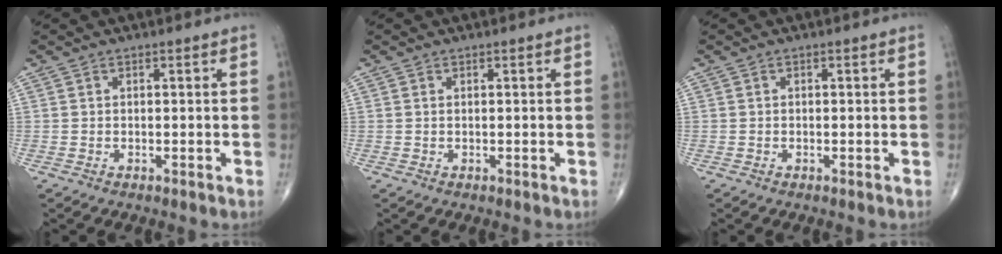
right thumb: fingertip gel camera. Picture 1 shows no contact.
{"total": 0.0}
{"total": 0.0}